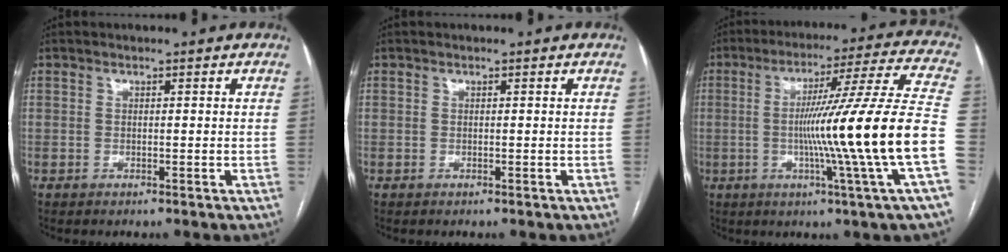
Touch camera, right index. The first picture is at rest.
{"total": 0.0}
{"total": 20.9, "force": [-3.7, -3.2, 20.4], "torque": [-0.283, -0.007, -0.074]}